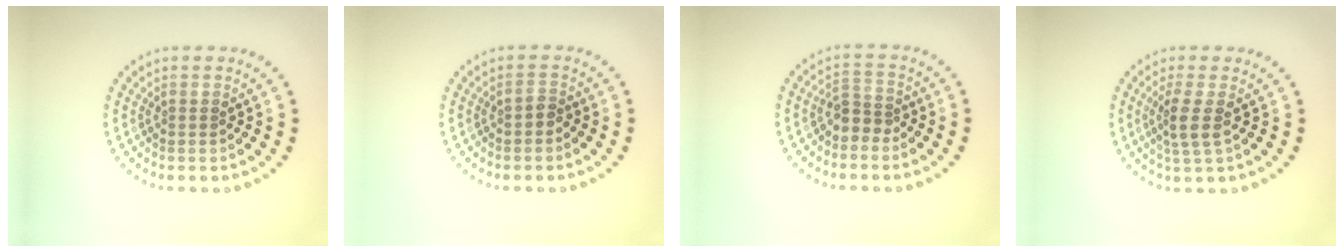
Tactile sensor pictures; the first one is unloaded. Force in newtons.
{"total": 0.9, "press": 0.8, "slide": 0.4}
{"total": 2.1, "press": 1.7, "slide": 1.2}
{"total": 2.4, "press": 1.9, "slide": 1.5}